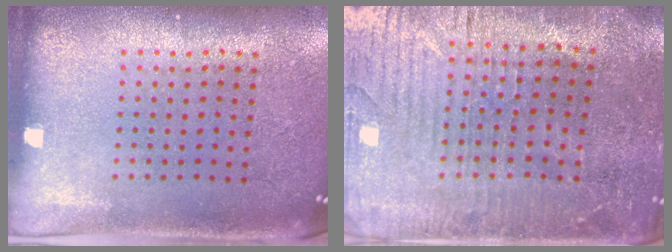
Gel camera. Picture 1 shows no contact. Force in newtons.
{"total": 2.2, "press": 2.2, "slide": 0.5}